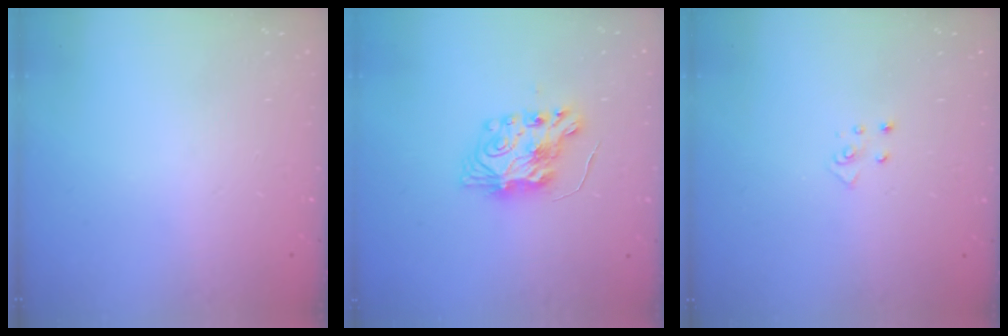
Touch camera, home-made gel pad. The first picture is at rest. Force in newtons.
{"total": 9.1, "press": 9.0, "slide": 0.8}
{"total": 4.1, "press": 4.1, "slide": 0.4}